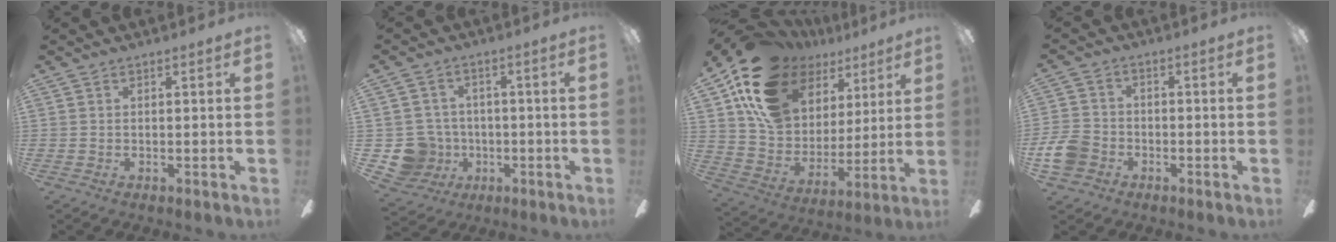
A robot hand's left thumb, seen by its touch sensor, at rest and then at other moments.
{"total": 8.6, "force": [-1.8, 8.3, 1.4], "torque": [-0.072, 0.016, -0.025]}
{"total": 19.8, "force": [11.6, 13.2, 9.1], "torque": [-0.171, -0.059, 0.220]}
{"total": 7.7, "force": [-3.0, 6.1, 3.7], "torque": [-0.098, 0.023, -0.057]}